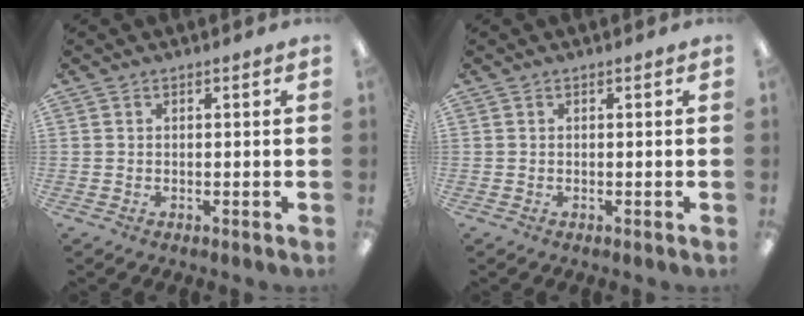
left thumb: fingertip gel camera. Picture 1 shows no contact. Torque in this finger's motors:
{"motor_torque": [-0.11, 0.02, 0.00, 0.00, 0.00]}